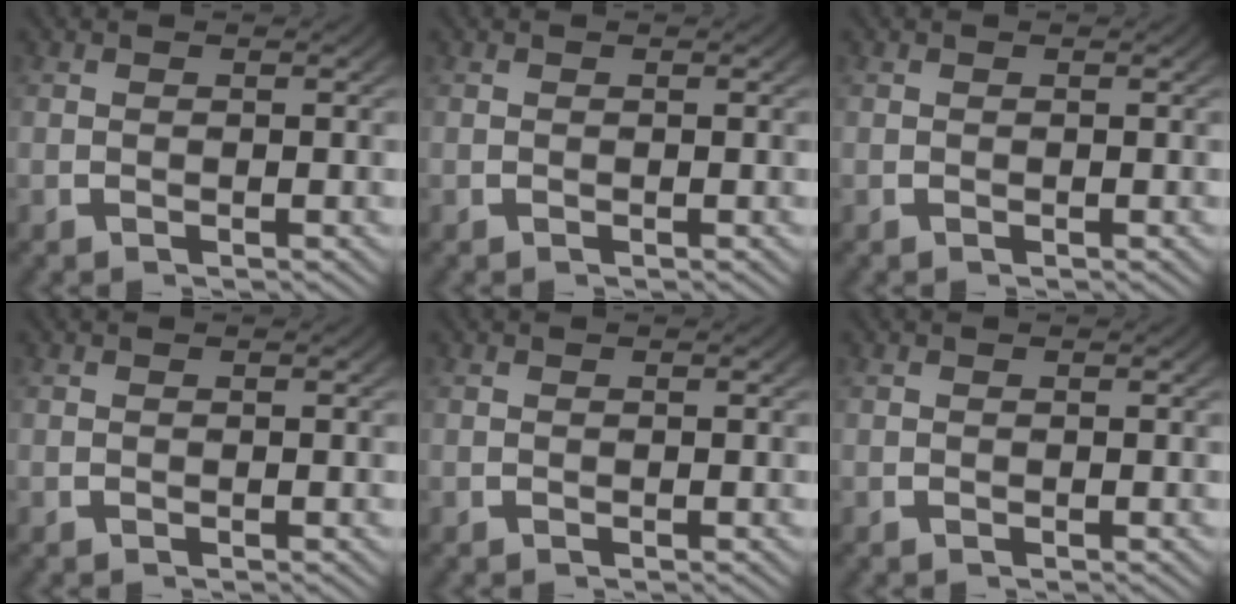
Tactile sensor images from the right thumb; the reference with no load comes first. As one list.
[{"total": 0.0}, {"total": 0.0}, {"total": 0.0}, {"total": 0.0}, {"total": 0.0}]